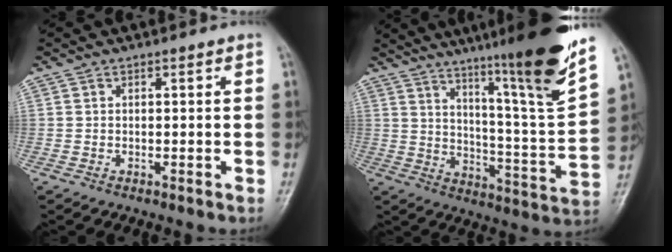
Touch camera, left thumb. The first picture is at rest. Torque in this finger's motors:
{"motor_torque": [2.77, 0.58, 1.67, -1.11, 0.26]}